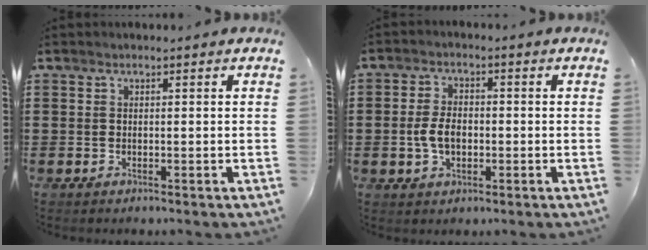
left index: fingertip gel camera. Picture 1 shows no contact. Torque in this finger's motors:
{"motor_torque": [0.29, 0.19, 0.21, 0.08]}